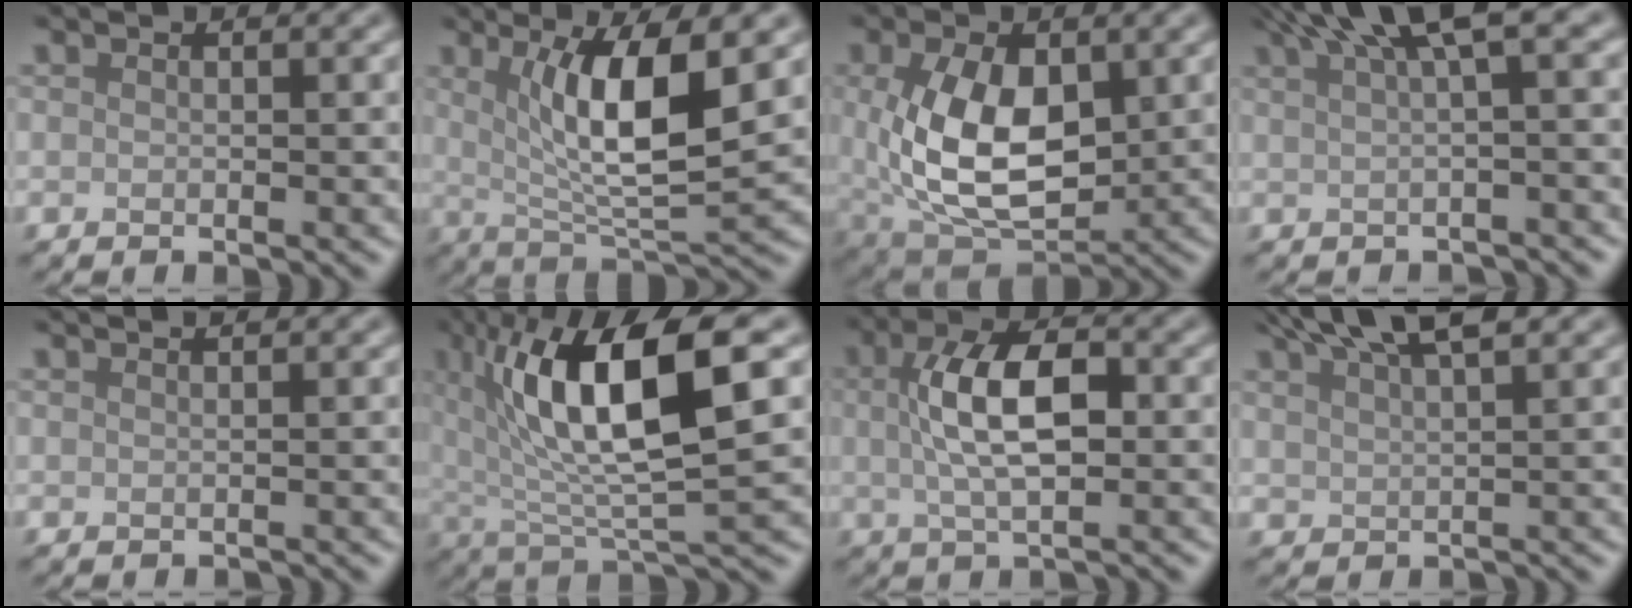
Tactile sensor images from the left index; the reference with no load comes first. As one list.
[{"total": 7.6, "force": [1.9, 1.7, 7.2], "torque": [-0.118, -0.013, 0.038]}, {"total": 9.2, "force": [0.6, 5.4, 7.5], "torque": [-0.156, -0.011, 0.018]}, {"total": 5.5, "force": [3.0, 1.1, 4.5], "torque": [-0.055, 0.024, 0.048]}, {"total": 1.3, "force": [1.1, 0.4, 0.5], "torque": [-0.003, 0.002, 0.008]}, {"total": 11.4, "force": [3.4, 3.1, 10.4], "torque": [-0.175, 0.004, 0.064]}, {"total": 6.1, "force": [0.5, 2.5, 5.5], "torque": [-0.103, 0.009, 0.005]}, {"total": 5.8, "force": [4.5, 1.3, 3.4], "torque": [-0.053, 0.019, 0.079]}]